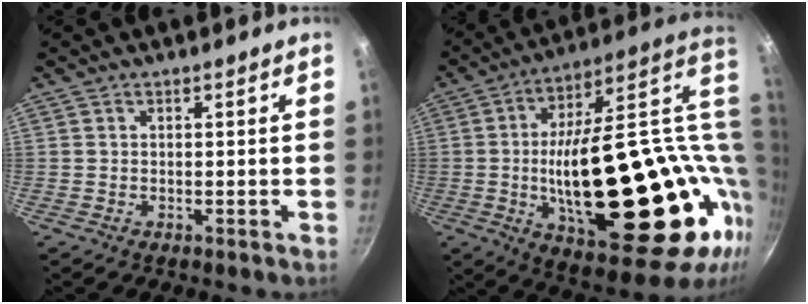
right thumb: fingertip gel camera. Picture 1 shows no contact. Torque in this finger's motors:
{"motor_torque": [2.06, 2.11, 2.78, 0.01, 0.89]}